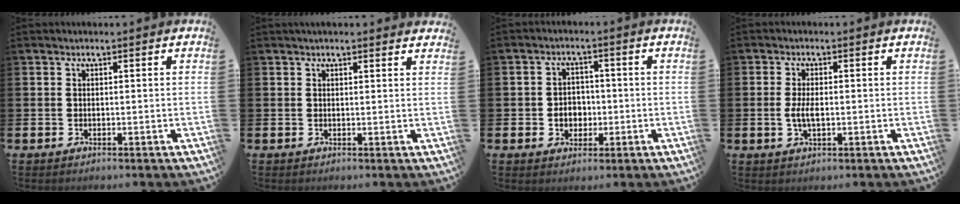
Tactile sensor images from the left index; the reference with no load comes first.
{"total": 1.5, "force": [1.5, 0.0, 0.2], "torque": [-0.001, -0.003, 0.026]}
{"total": 3.3, "force": [-0.6, 2.9, 1.3], "torque": [-0.024, 0.004, -0.019]}
{"total": 2.8, "force": [-0.2, 1.2, 2.5], "torque": [-0.045, 0.001, -0.006]}